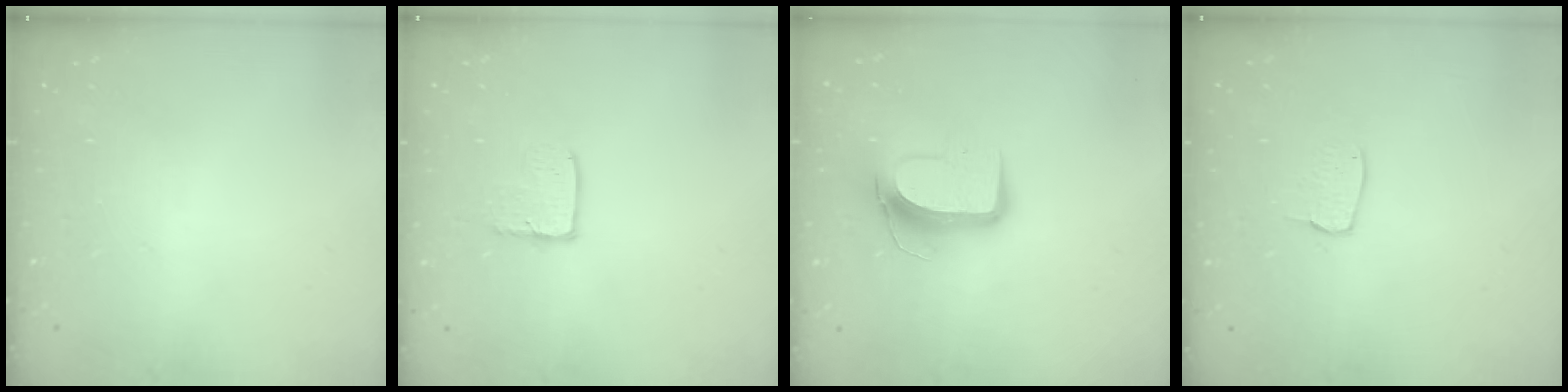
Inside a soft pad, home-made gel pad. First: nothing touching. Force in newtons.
{"total": 3.6, "press": 3.6, "slide": 0.3}
{"total": 10.5, "press": 10.4, "slide": 0.8}
{"total": 4.8, "press": 4.8, "slide": 0.3}